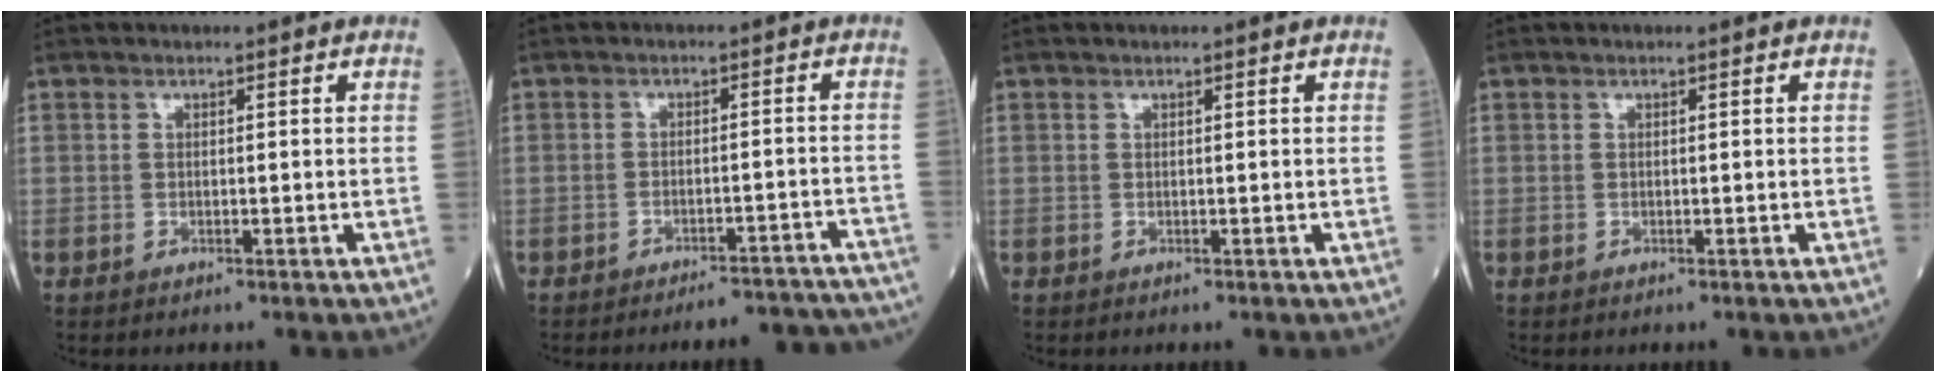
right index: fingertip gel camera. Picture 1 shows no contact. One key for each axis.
{"total": 11.9, "fx": -11.5, "fy": 2.0, "fz": 2.0, "tx": -0.002, "ty": 0.028, "tz": -0.130}
{"total": 0.0}
{"total": 0.0}